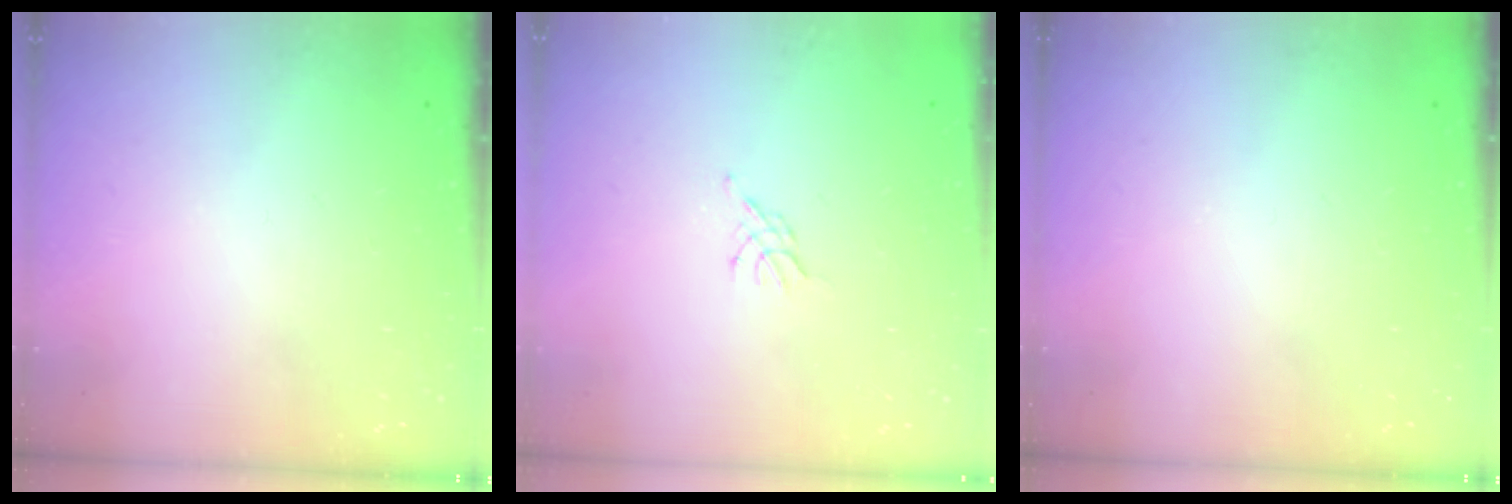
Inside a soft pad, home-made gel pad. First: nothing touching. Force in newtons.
{"total": 2.3, "press": 2.2, "slide": 0.5}
{"total": 0.0}